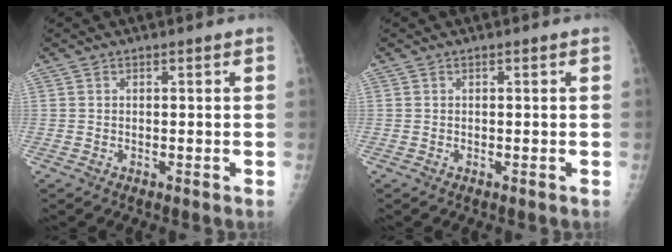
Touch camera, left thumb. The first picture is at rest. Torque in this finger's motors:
{"motor_torque": [0.00, 0.00, 0.00, 0.00, 0.00]}